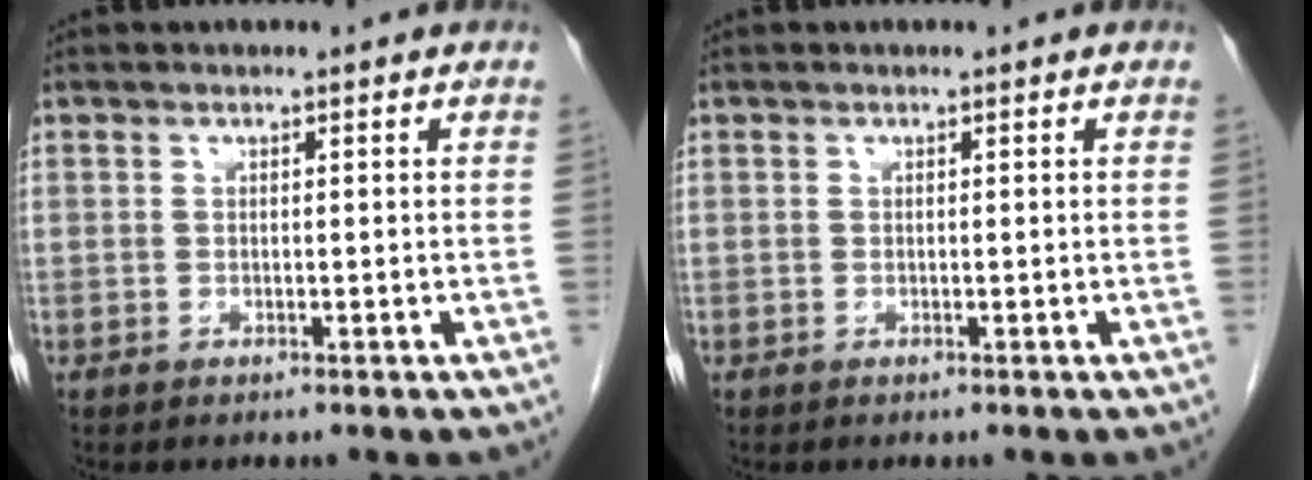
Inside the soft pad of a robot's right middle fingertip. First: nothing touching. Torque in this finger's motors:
{"motor_torque": [0.00, 0.00, 0.00, 0.00]}